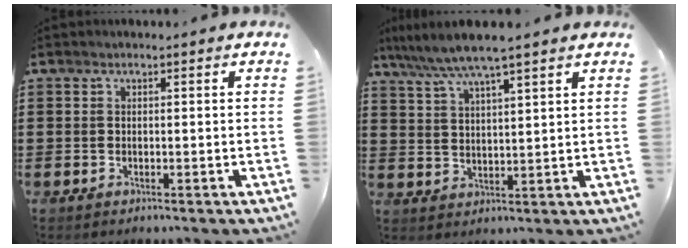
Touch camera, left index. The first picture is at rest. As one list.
[{"total": 5.7, "force": [4.8, -0.1, 3.1], "torque": [-0.075, -0.017, 0.083]}]